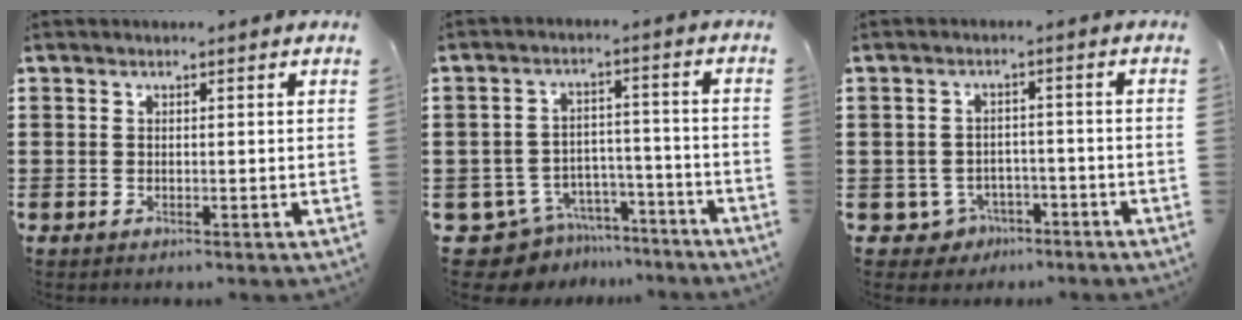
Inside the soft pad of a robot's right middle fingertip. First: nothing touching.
{"total": 7.9, "force": [-7.4, 2.6, 1.3], "torque": [-0.042, 0.020, -0.149]}
{"total": 3.2, "force": [-2.5, 1.9, 0.6], "torque": [-0.028, 0.000, -0.054]}